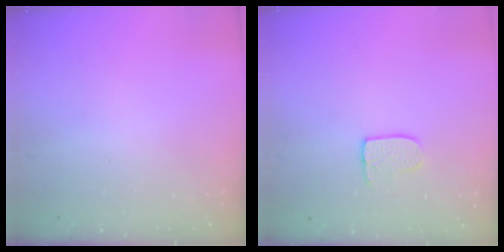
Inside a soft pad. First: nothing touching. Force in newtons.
{"total": 5.9, "press": 5.9, "slide": 0.4}